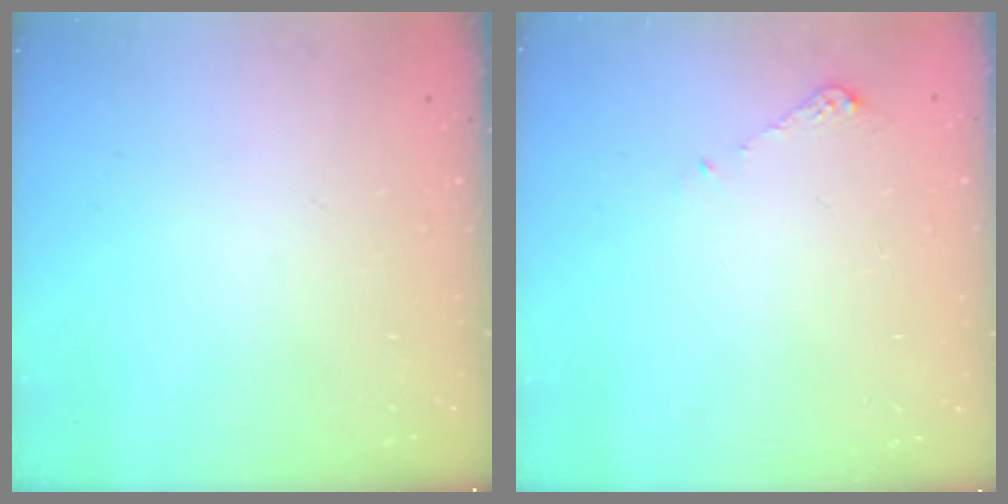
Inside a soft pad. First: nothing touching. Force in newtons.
{"total": 4.6, "press": 4.6, "slide": 0.6}